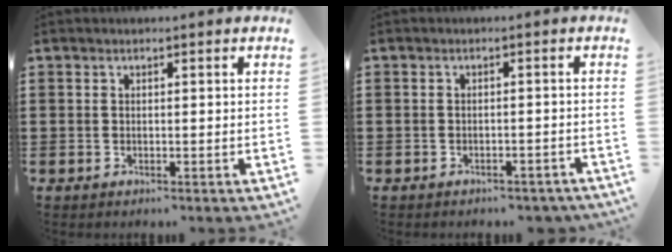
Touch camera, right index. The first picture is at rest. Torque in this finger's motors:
{"motor_torque": [0.05, -0.30, -0.88, -0.21]}